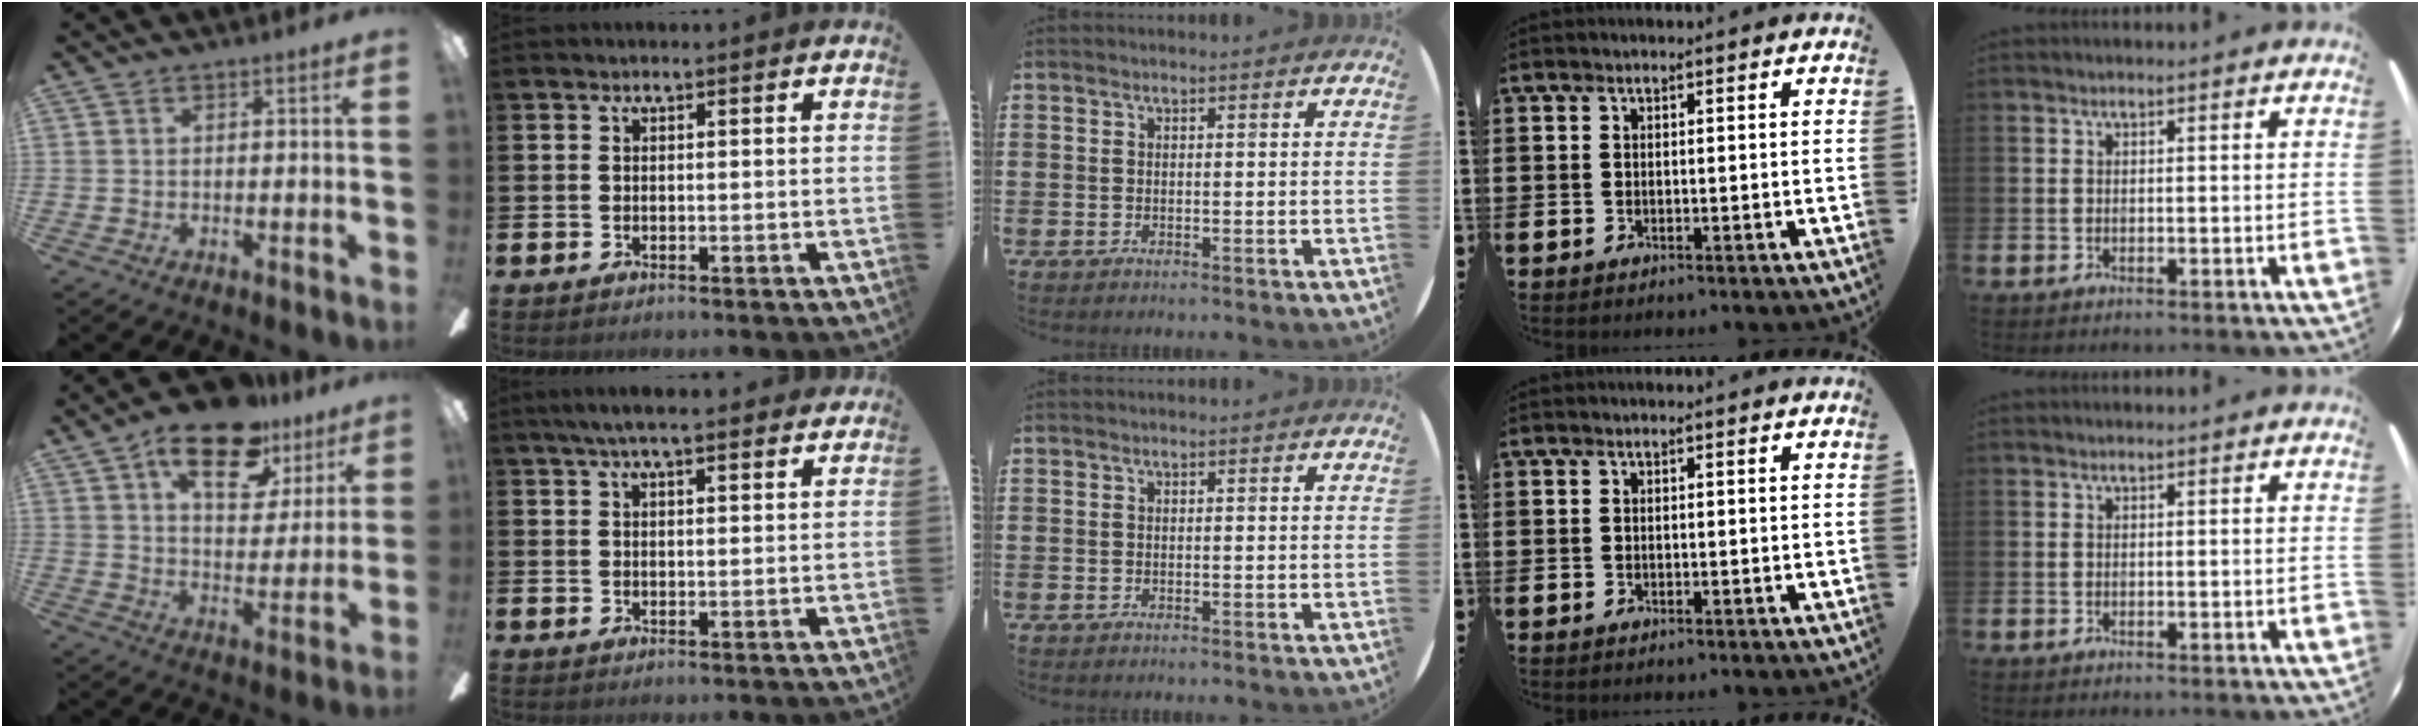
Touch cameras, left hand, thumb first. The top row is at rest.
{"thumb": {"total": 18.4, "force": [11.7, 8.6, 11.3], "torque": [-0.174, -0.049, 0.199]}, "index": {"total": 4.9, "force": [4.3, 0.8, 2.2], "torque": [-0.047, -0.009, 0.076]}}